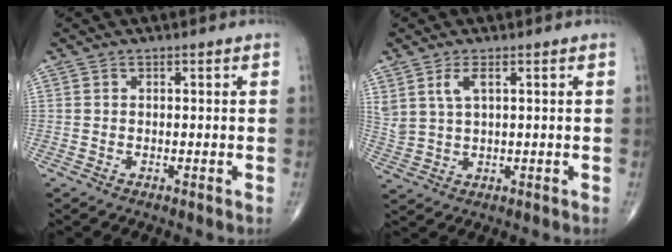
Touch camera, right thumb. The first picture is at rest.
{"total": 4.5, "force": [2.3, 1.8, 3.5], "torque": [-0.075, -0.006, 0.054]}